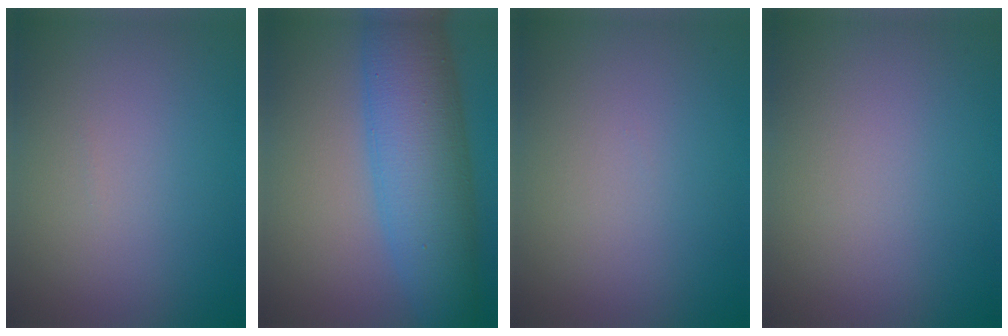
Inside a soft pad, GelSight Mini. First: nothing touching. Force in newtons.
{"total": 8.9, "press": 8.9, "slide": 0.0}
{"total": 0.0}
{"total": 0.0}